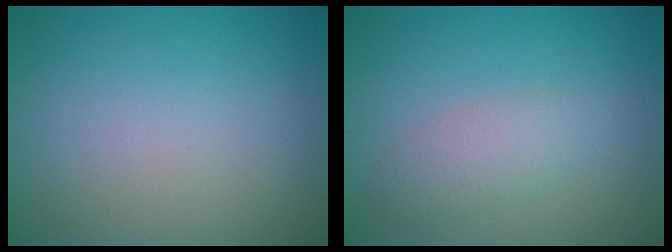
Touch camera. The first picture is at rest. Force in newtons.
{"total": 2.4, "press": 2.4, "slide": 0.0}